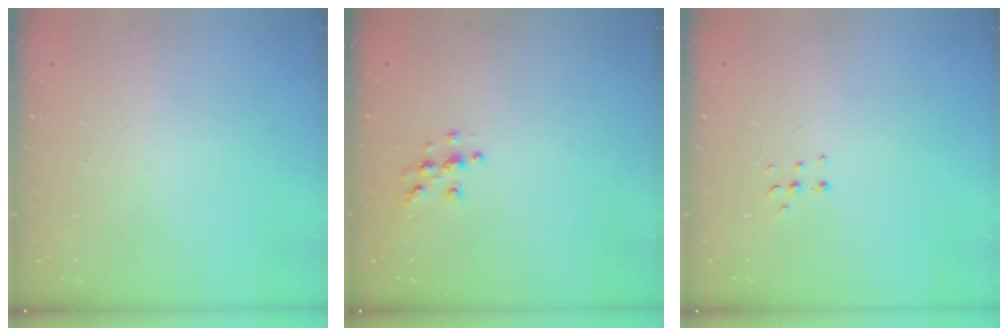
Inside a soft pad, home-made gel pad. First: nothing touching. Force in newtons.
{"total": 5.6, "press": 5.6, "slide": 0.2}
{"total": 3.8, "press": 3.7, "slide": 0.9}